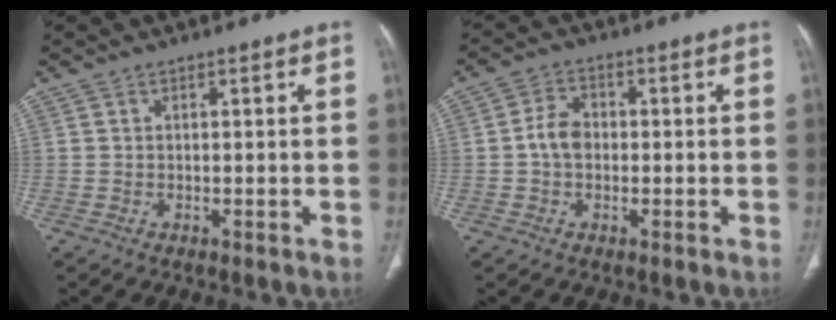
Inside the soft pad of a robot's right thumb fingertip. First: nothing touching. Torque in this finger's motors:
{"motor_torque": [0.39, 0.58, 0.52, -0.06, 0.01]}